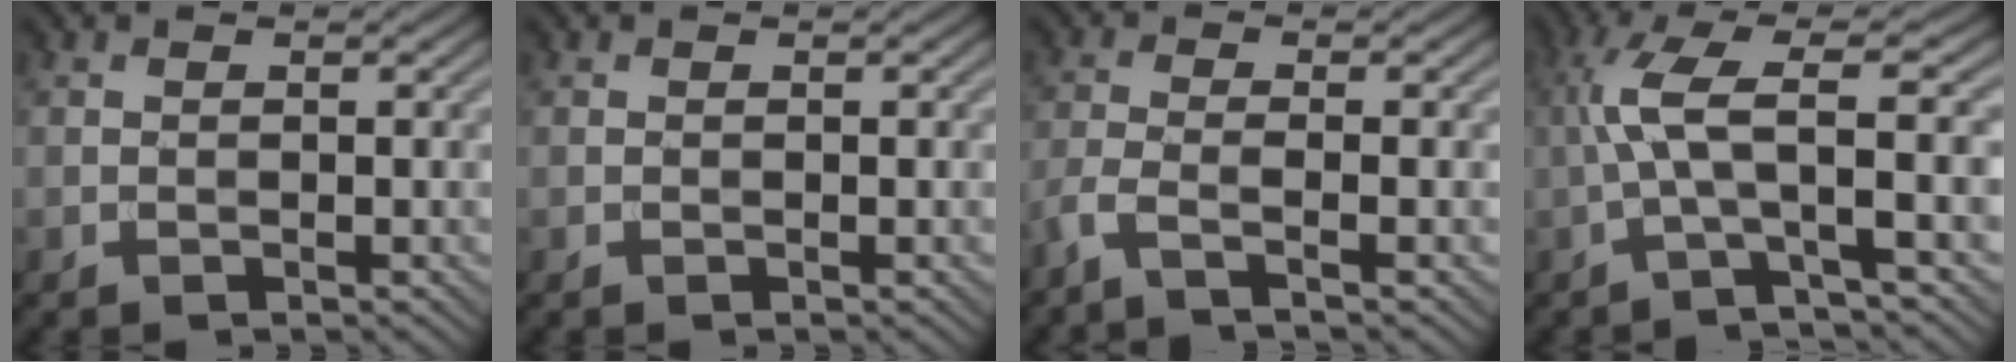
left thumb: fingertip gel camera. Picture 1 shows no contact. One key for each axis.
{"total": 0.0}
{"total": 3.2, "fx": -2.1, "fy": 0.5, "fz": 2.4, "tx": -0.049, "ty": -0.002, "tz": -0.060}
{"total": 7.4, "fx": -0.7, "fy": 1.0, "fz": 7.3, "tx": -0.141, "ty": 0.023, "tz": -0.026}